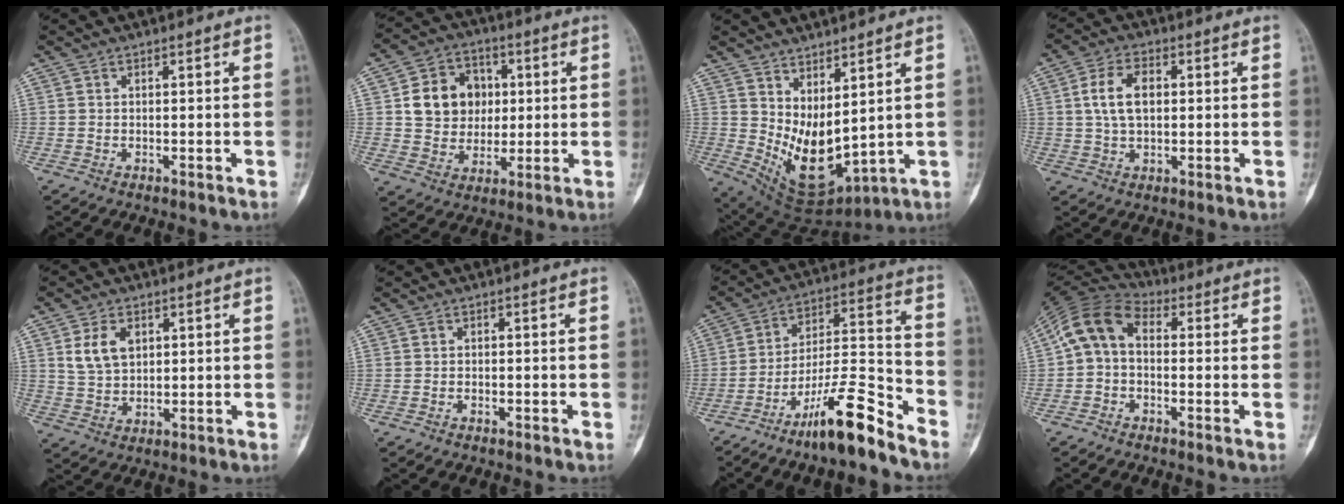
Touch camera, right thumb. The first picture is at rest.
{"total": 12.5, "force": [2.1, 10.6, 6.2], "torque": [-0.062, 0.005, 0.037]}
{"total": 12.5, "force": [3.2, 6.1, 10.4], "torque": [-0.161, -0.044, 0.090]}
{"total": 7.6, "force": [1.2, 4.5, 6.0], "torque": [-0.106, 0.010, 0.021]}
{"total": 6.5, "force": [2.3, 4.3, 4.3], "torque": [-0.069, -0.008, 0.049]}
{"total": 0.5, "force": [-0.4, 0.2, 0.3], "torque": [-0.011, 0.003, -0.007]}
{"total": 15.0, "force": [-10.9, 2.4, 10.1], "torque": [-0.174, 0.088, -0.189]}
{"total": 9.2, "force": [0.1, 6.1, 6.9], "torque": [-0.123, 0.030, -0.017]}